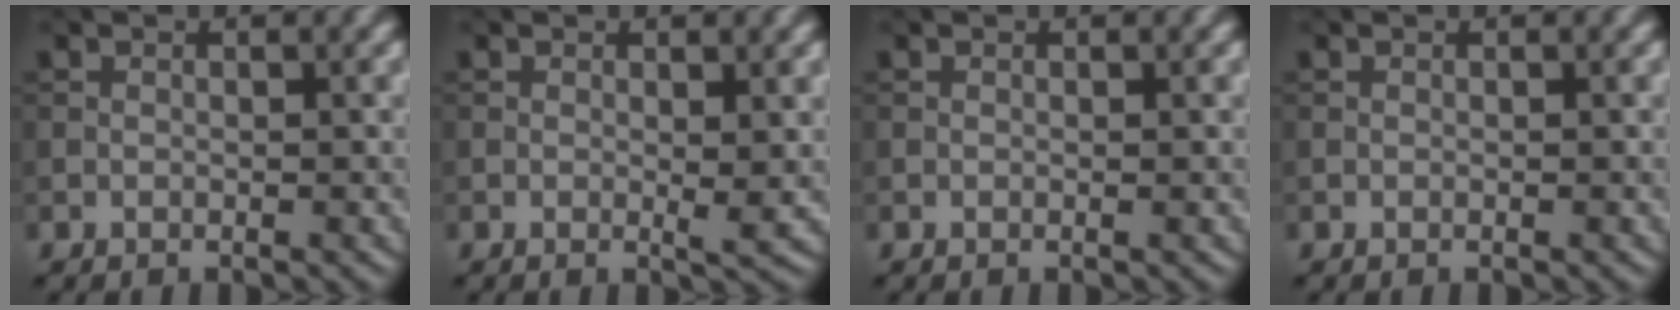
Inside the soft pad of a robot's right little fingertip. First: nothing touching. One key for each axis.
{"total": 1.2, "fx": 0.2, "fy": 0.1, "fz": 1.1, "tx": -0.014, "ty": -0.006, "tz": 0.001}
{"total": 0.0}
{"total": 0.0}